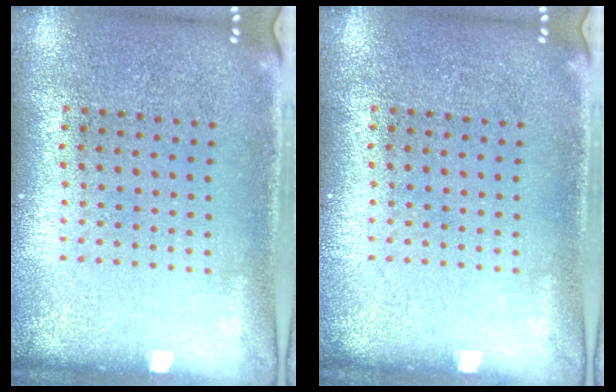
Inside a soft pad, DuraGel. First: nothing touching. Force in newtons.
{"total": 0.0}